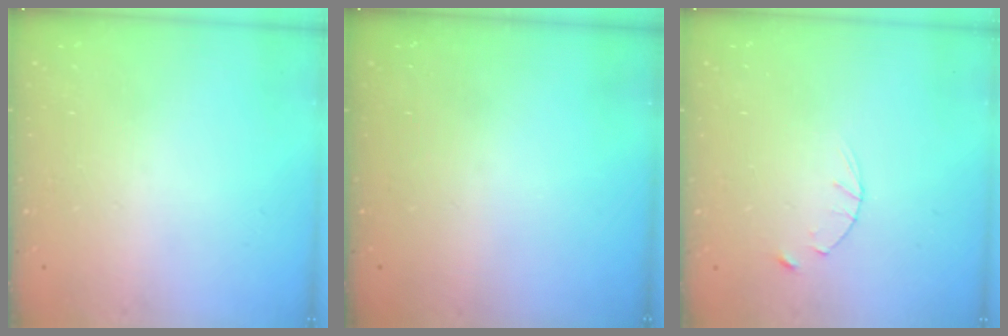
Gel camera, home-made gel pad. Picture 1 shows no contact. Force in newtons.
{"total": 0.0}
{"total": 2.8, "press": 2.8, "slide": 0.4}